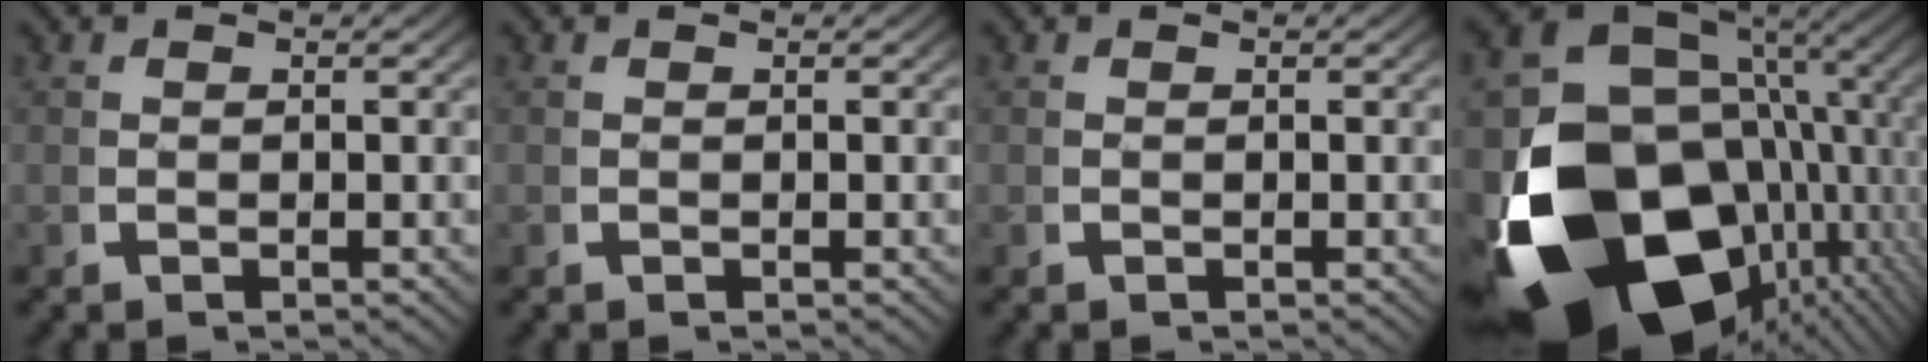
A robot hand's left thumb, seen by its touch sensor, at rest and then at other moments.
{"total": 0.0}
{"total": 0.0}
{"total": 29.9, "force": [-7.3, 20.5, 20.5], "torque": [-0.386, -0.094, -0.089]}